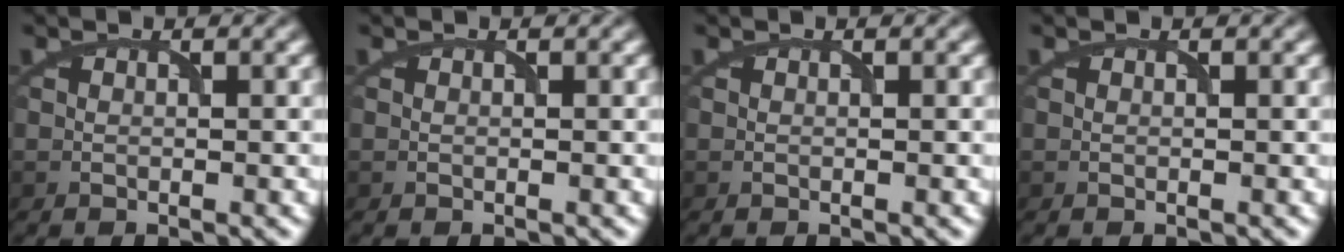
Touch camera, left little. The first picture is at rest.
{"total": 0.0}
{"total": 0.0}
{"total": 0.0}